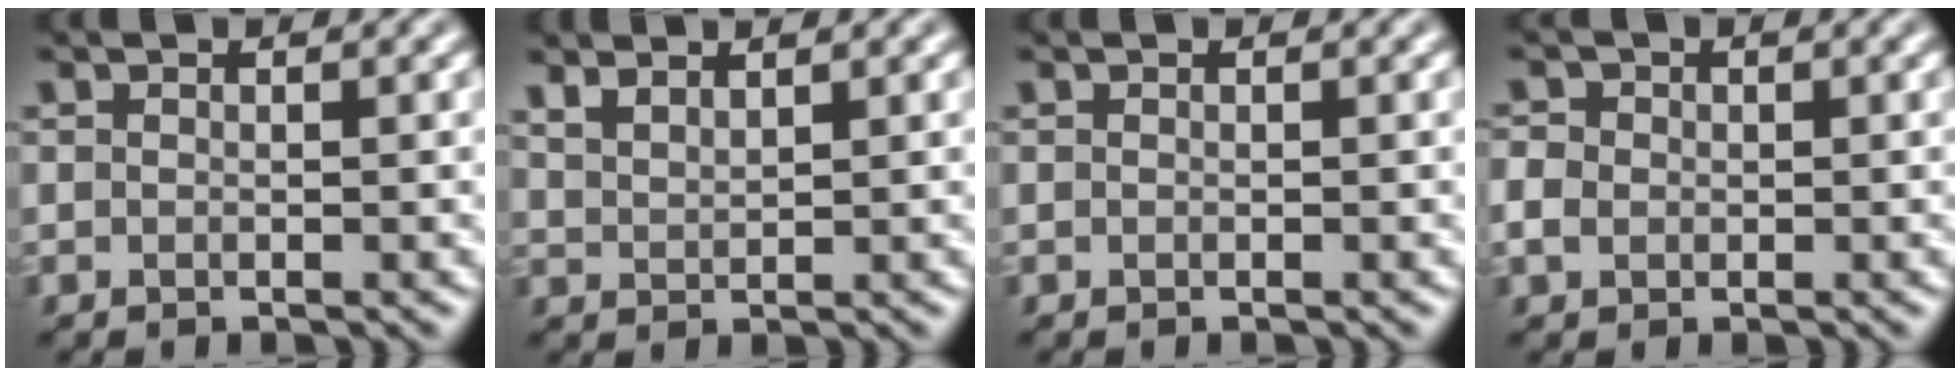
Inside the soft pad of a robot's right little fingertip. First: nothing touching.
{"total": 1.6, "force": [1.4, 0.3, 0.6], "torque": [-0.016, 0.000, 0.030]}
{"total": 0.0}
{"total": 1.8, "force": [-0.1, 1.7, 0.8], "torque": [-0.017, 0.001, -0.007]}